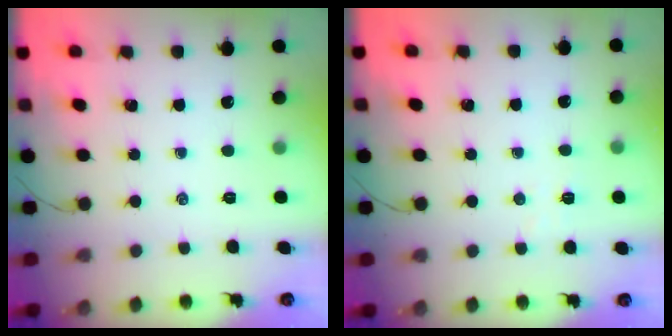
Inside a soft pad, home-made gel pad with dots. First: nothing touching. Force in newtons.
{"total": 2.6, "press": 2.5, "slide": 0.8}